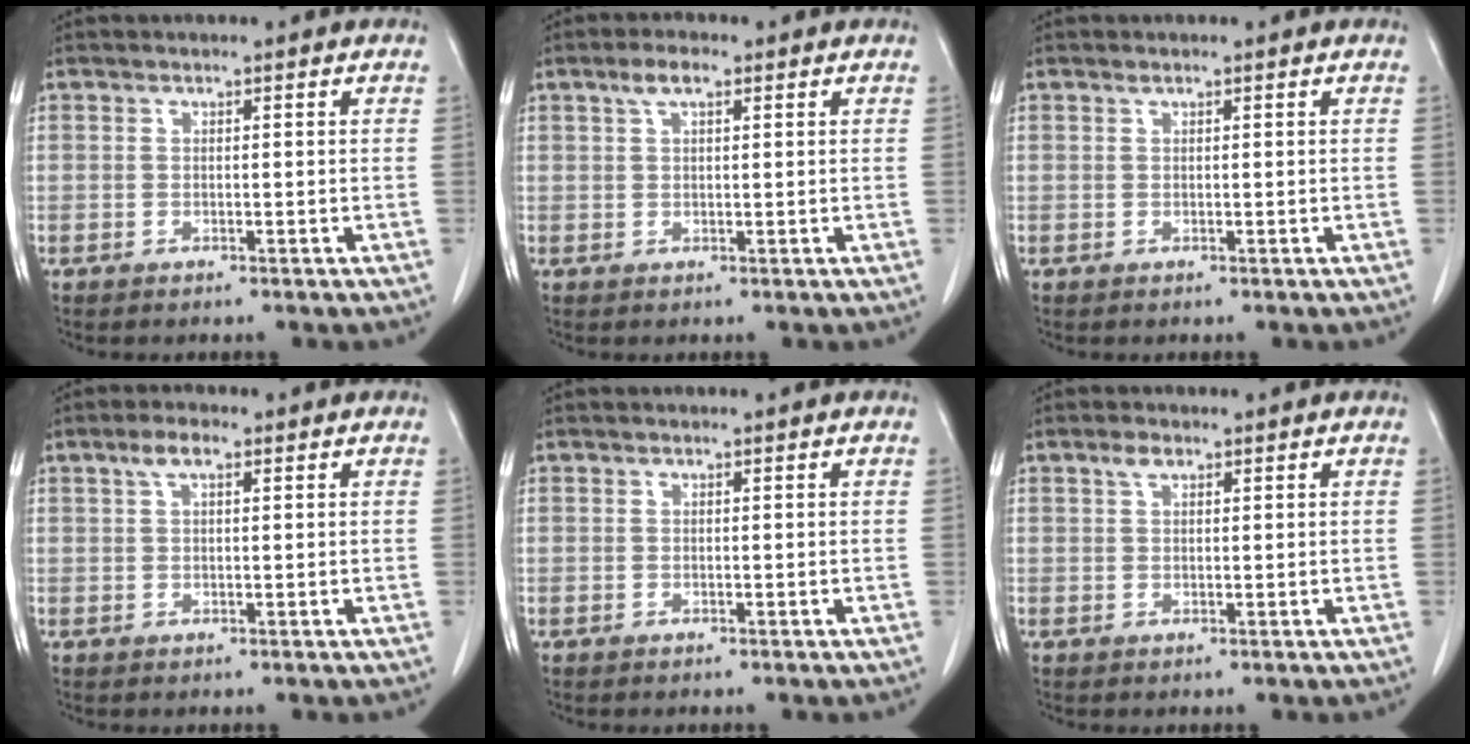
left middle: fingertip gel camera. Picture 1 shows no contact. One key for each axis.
{"total": 3.0, "fx": 1.6, "fy": 1.0, "fz": 2.2, "tx": -0.048, "ty": 0.011, "tz": 0.032}
{"total": 0.0}
{"total": 2.9, "fx": 1.5, "fy": 1.0, "fz": 2.2, "tx": -0.049, "ty": 0.012, "tz": 0.030}
{"total": 0.0}
{"total": 1.7, "fx": 1.1, "fy": 0.8, "fz": 1.1, "tx": -0.024, "ty": 0.007, "tz": 0.020}